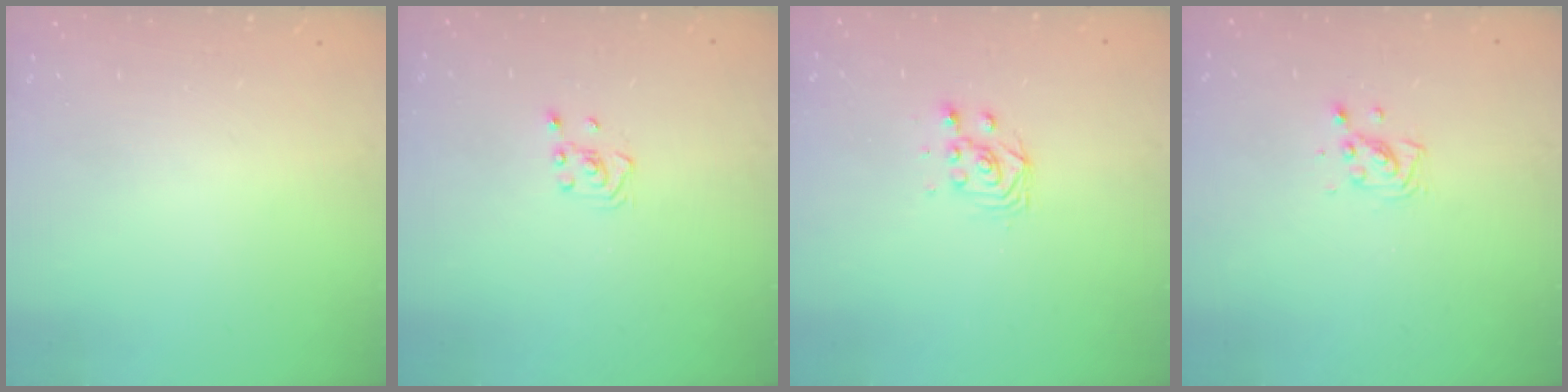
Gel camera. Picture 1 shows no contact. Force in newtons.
{"total": 2.8, "press": 2.6, "slide": 1.1}
{"total": 2.8, "press": 2.5, "slide": 1.3}
{"total": 5.1, "press": 4.9, "slide": 1.3}